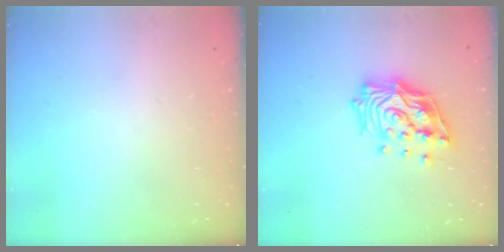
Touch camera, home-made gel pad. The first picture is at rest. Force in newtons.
{"total": 17.7, "press": 17.6, "slide": 2.0}